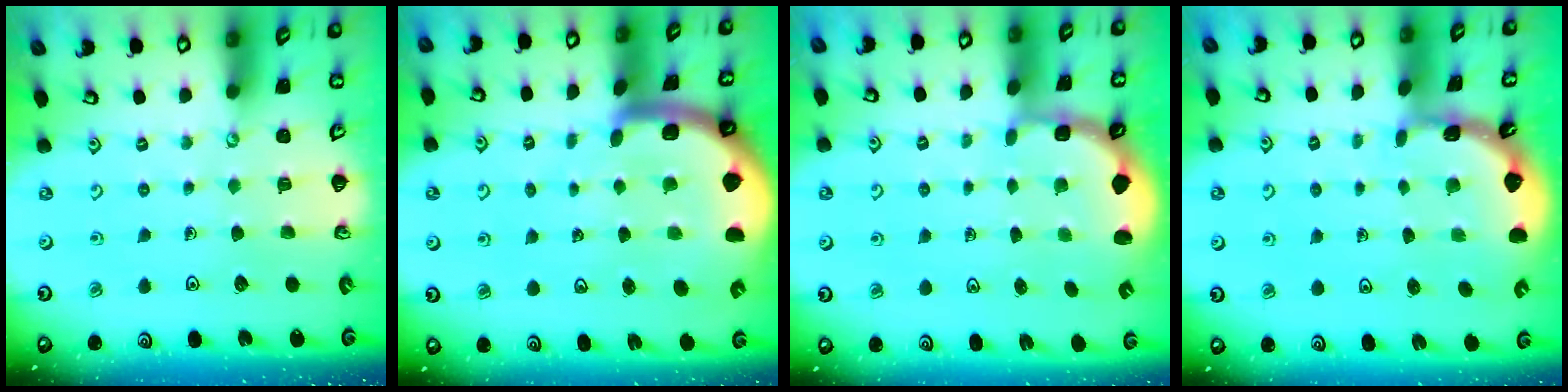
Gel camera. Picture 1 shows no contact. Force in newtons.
{"total": 6.5, "press": 6.5, "slide": 0.8}
{"total": 2.5, "press": 2.2, "slide": 1.2}
{"total": 1.8, "press": 1.8, "slide": 0.1}